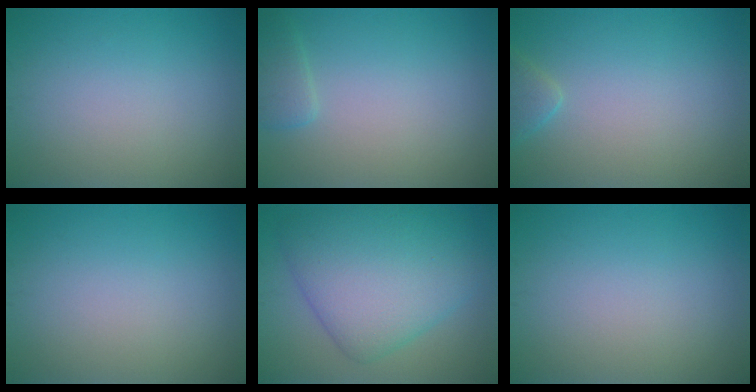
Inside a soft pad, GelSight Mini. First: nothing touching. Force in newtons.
{"total": 1.6, "press": 1.5, "slide": 0.2}
{"total": 1.5, "press": 1.5, "slide": 0.1}
{"total": 0.0}
{"total": 9.0, "press": 9.0, "slide": 0.1}
{"total": 0.0}